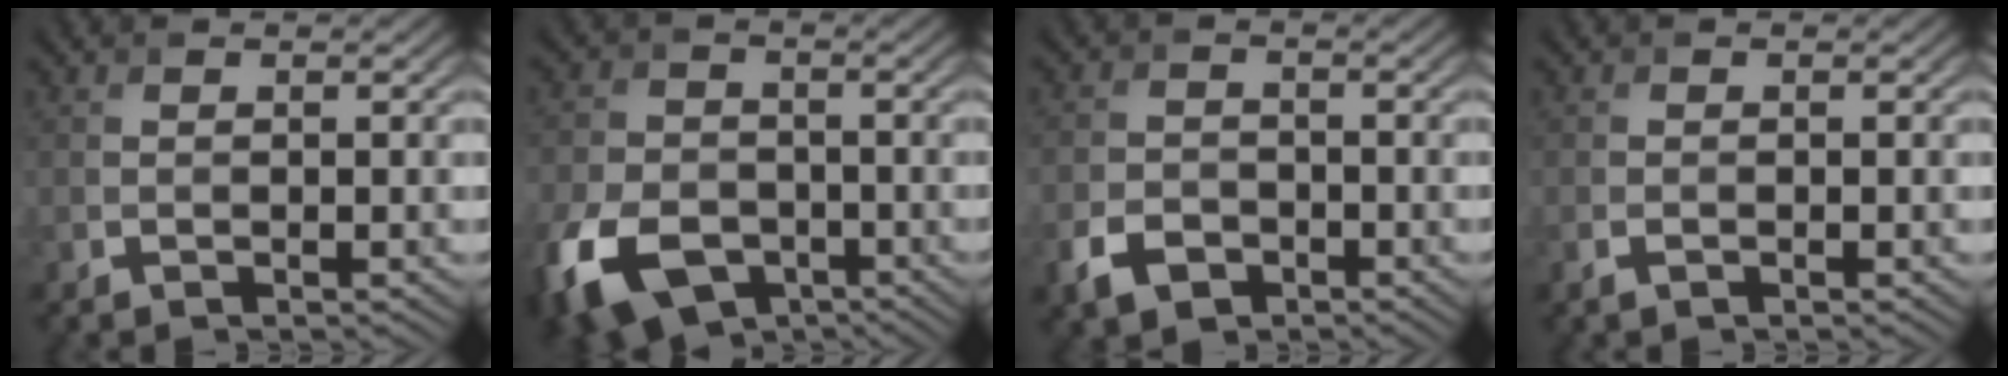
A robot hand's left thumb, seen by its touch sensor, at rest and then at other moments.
{"total": 12.4, "force": [-5.9, 7.9, 7.5], "torque": [-0.195, -0.036, -0.110]}
{"total": 4.0, "force": [-2.2, 2.7, 2.1], "torque": [-0.051, -0.002, -0.046]}
{"total": 0.5, "force": [-0.4, 0.3, 0.3], "torque": [-0.008, 0.001, -0.009]}